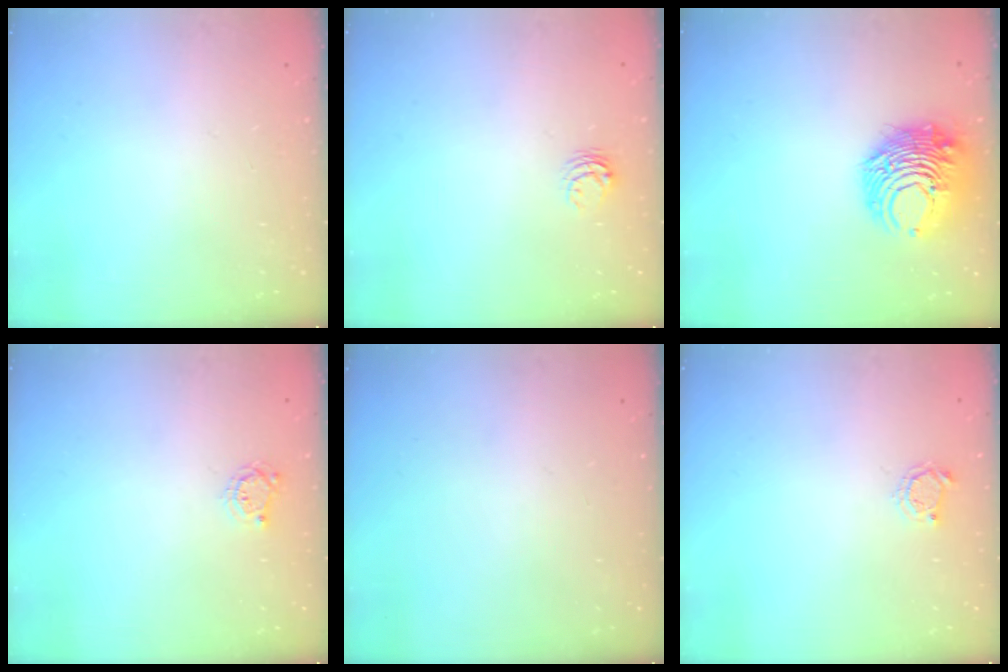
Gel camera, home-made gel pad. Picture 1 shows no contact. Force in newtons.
{"total": 3.7, "press": 3.7, "slide": 0.5}
{"total": 11.6, "press": 11.5, "slide": 0.6}
{"total": 4.1, "press": 4.1, "slide": 0.5}
{"total": 0.0}
{"total": 3.6, "press": 3.5, "slide": 0.5}